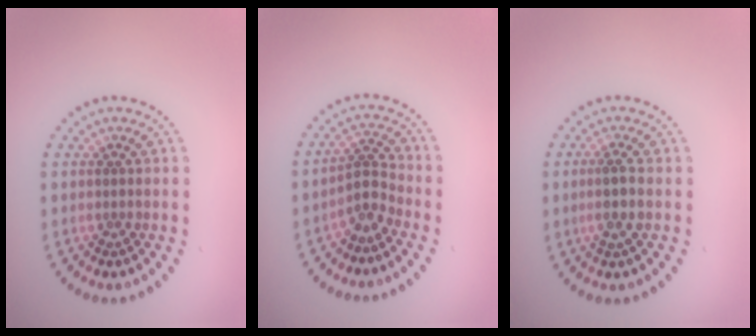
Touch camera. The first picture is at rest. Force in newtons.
{"total": 2.4, "press": 1.7, "slide": 1.7}
{"total": 1.6, "press": 1.4, "slide": 0.7}